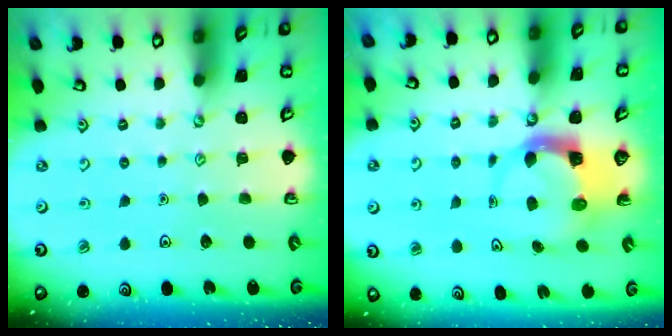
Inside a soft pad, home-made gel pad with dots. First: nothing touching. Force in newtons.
{"total": 3.8, "press": 3.7, "slide": 0.6}